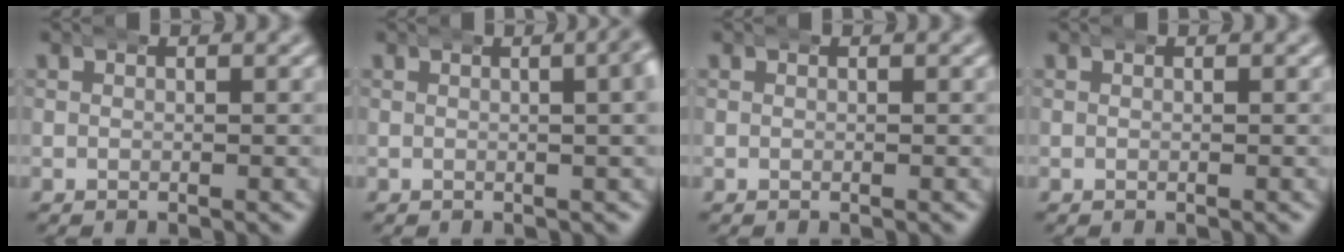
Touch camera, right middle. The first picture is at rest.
{"total": 4.5, "force": [1.5, 1.8, 3.8], "torque": [-0.018, 0.022, 0.009]}
{"total": 0.0}
{"total": 0.0}